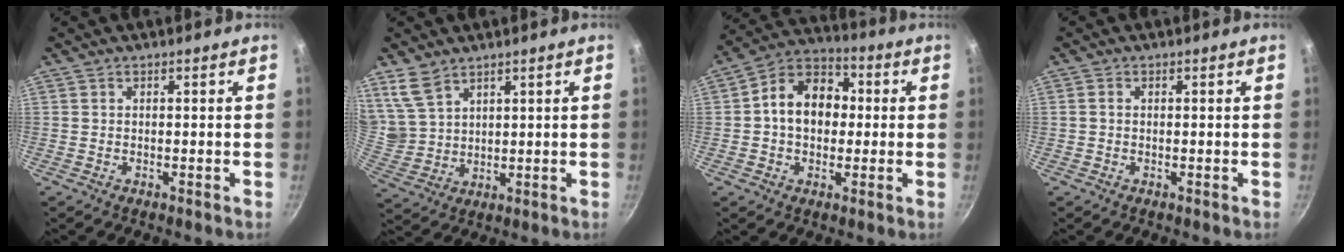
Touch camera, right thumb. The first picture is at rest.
{"total": 6.9, "force": [4.9, 4.0, 2.7], "torque": [-0.040, -0.018, 0.113]}
{"total": 12.7, "force": [0.7, 9.6, 8.2], "torque": [-0.094, 0.031, -0.009]}
{"total": 1.0, "force": [0.0, 0.8, 0.6], "torque": [-0.010, 0.005, -0.001]}